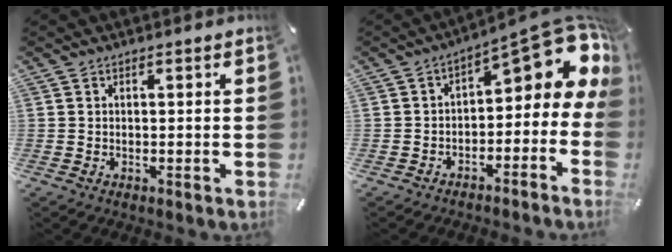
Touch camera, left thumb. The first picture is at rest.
{"total": 12.6, "force": [5.0, 5.9, 10.0], "torque": [-0.117, -0.047, 0.076]}